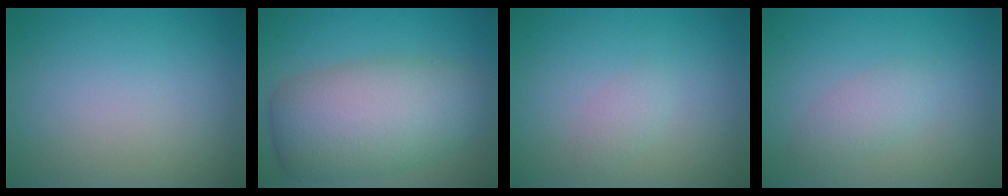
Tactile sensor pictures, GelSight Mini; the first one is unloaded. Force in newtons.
{"total": 8.8, "press": 8.8, "slide": 0.4}
{"total": 1.2, "press": 1.2, "slide": 0.1}
{"total": 1.9, "press": 1.9, "slide": 0.1}